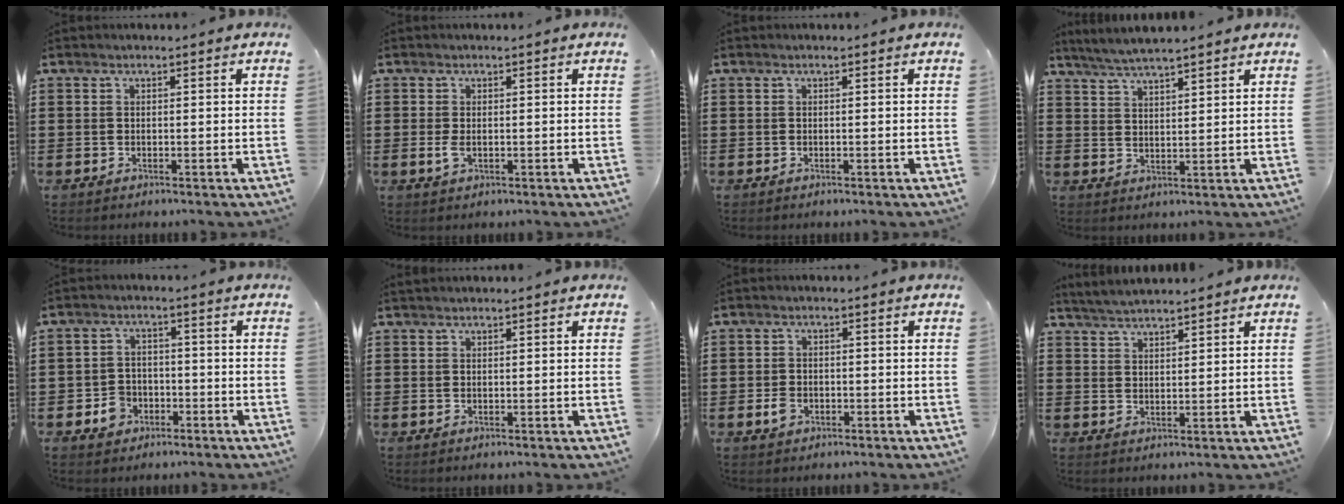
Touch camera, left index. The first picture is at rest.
{"total": 1.9, "force": [-0.1, 0.9, 1.7], "torque": [-0.040, -0.003, -0.005]}
{"total": 0.0}
{"total": 4.0, "force": [3.8, 0.0, 1.4], "torque": [-0.037, -0.009, 0.067]}
{"total": 4.0, "force": [-2.1, 3.1, 1.4], "torque": [-0.038, 0.004, -0.042]}
{"total": 0.6, "force": [0.6, 0.1, 0.2], "torque": [-0.006, 0.000, 0.012]}
{"total": 2.3, "force": [-0.8, 1.7, 1.4], "torque": [-0.035, 0.000, -0.016]}
{"total": 2.9, "force": [2.9, -0.1, 0.2], "torque": [-0.013, -0.005, 0.055]}